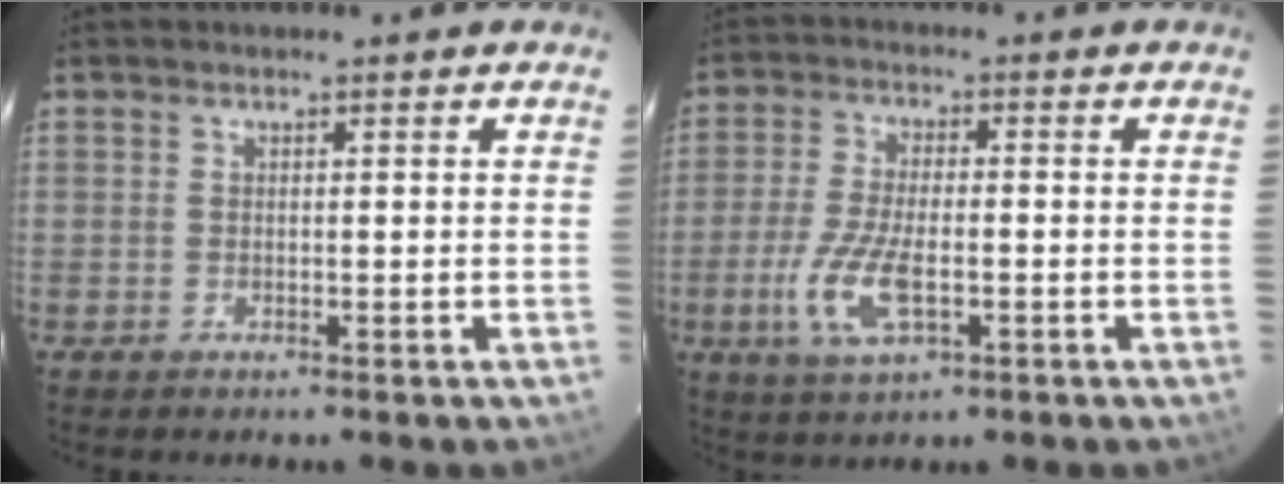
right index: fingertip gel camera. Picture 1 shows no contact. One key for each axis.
{"total": 9.8, "fx": -3.1, "fy": 3.8, "fz": 8.5, "tx": -0.184, "ty": -0.009, "tz": -0.058}